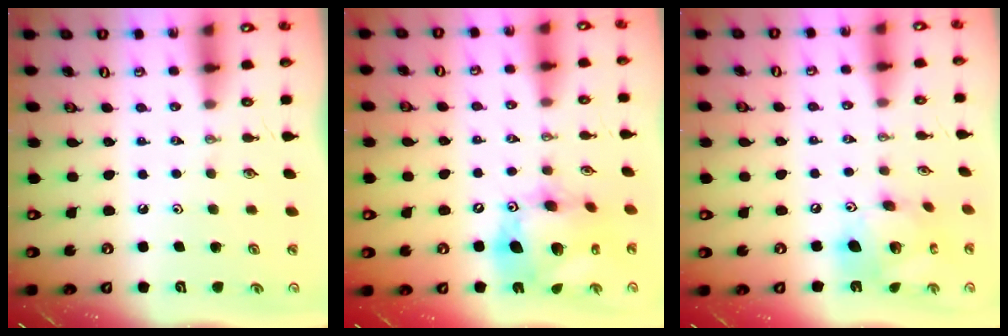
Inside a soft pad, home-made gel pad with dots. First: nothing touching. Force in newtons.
{"total": 17.0, "press": 16.9, "slide": 1.9}
{"total": 14.5, "press": 14.5, "slide": 1.3}